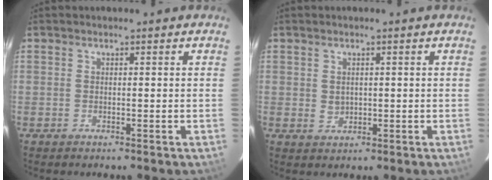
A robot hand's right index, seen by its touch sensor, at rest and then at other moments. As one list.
[{"total": 1.9, "force": [0.4, 1.6, 0.9], "torque": [-0.014, 0.003, 0.009]}]